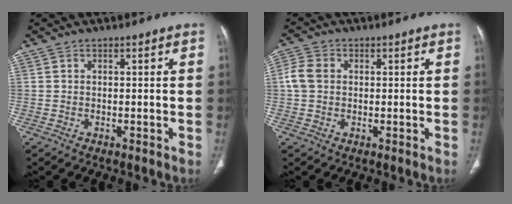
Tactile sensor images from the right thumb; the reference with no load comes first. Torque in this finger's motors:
{"motor_torque": [-0.09, 0.10, 0.03, -0.04, 0.02]}